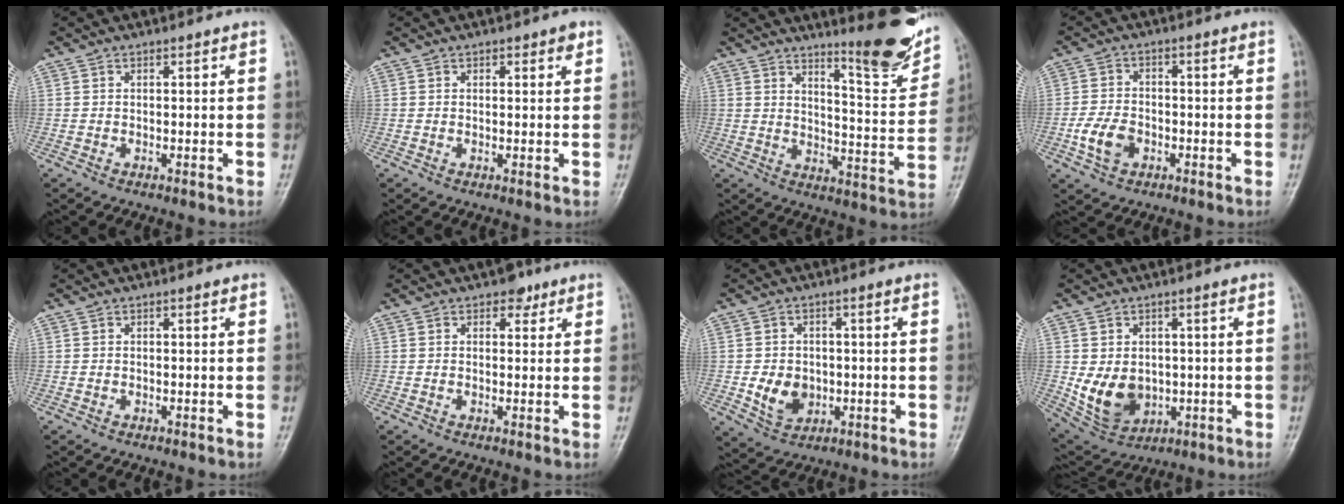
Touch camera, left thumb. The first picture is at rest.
{"total": 1.7, "force": [0.9, 0.9, 1.0], "torque": [-0.003, -0.002, 0.011]}
{"total": 14.1, "force": [10.5, 2.6, 9.1], "torque": [-0.095, -0.079, 0.150]}
{"total": 6.0, "force": [-2.2, 4.1, 3.8], "torque": [-0.068, 0.010, -0.043]}
{"total": 0.0}
{"total": 2.4, "force": [1.4, 1.7, 1.0], "torque": [0.004, -0.004, 0.014]}
{"total": 6.6, "force": [-0.9, 5.3, 3.8], "torque": [-0.047, -0.001, -0.006]}
{"total": 9.3, "force": [-0.5, 7.2, 5.9], "torque": [-0.082, -0.010, 0.014]}